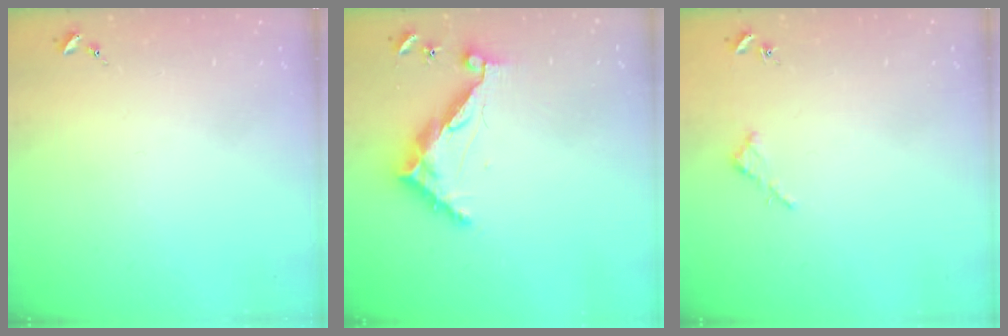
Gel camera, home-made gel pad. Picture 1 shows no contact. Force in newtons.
{"total": 9.6, "press": 9.6, "slide": 0.8}
{"total": 2.6, "press": 2.6, "slide": 0.2}